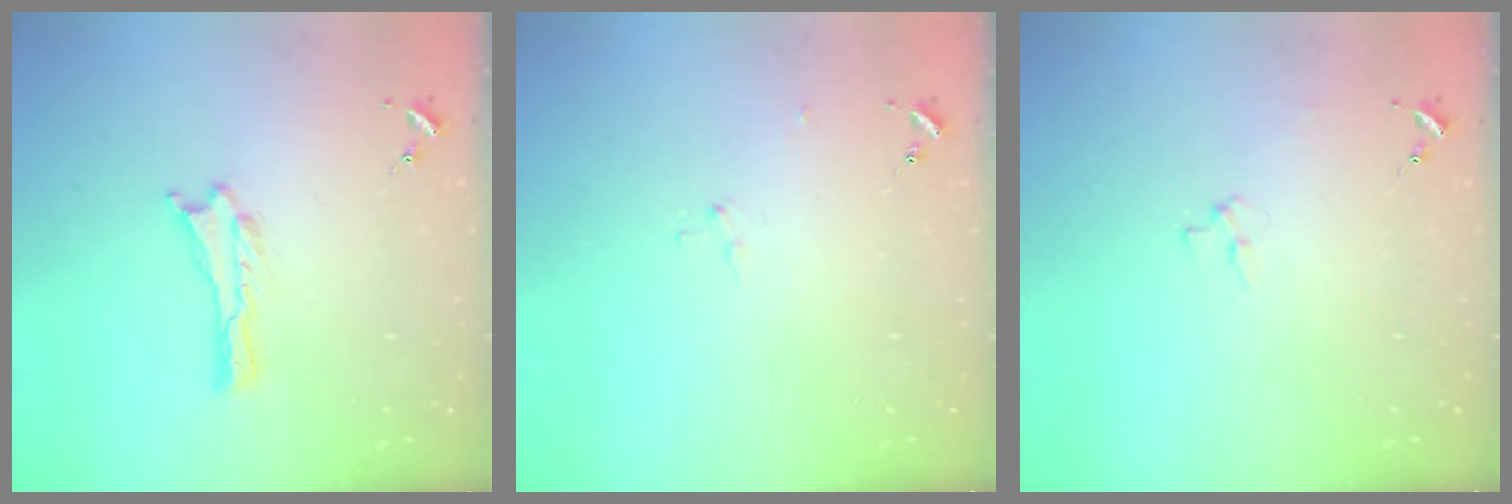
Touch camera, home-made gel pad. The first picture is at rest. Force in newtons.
{"total": 2.9, "press": 2.9, "slide": 0.3}
{"total": 2.3, "press": 2.3, "slide": 0.3}